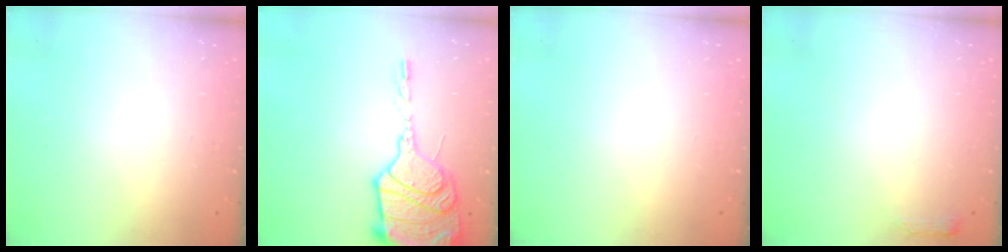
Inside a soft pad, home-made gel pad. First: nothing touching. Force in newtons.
{"total": 20.5, "press": 19.8, "slide": 5.4}
{"total": 0.0}
{"total": 2.7, "press": 2.6, "slide": 0.5}